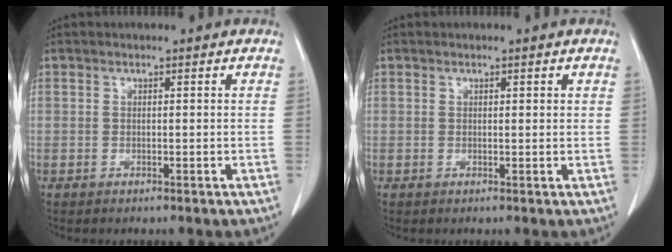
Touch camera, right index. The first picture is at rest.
{"total": 1.1, "force": [0.6, 0.3, 0.9], "torque": [-0.011, 0.000, 0.007]}